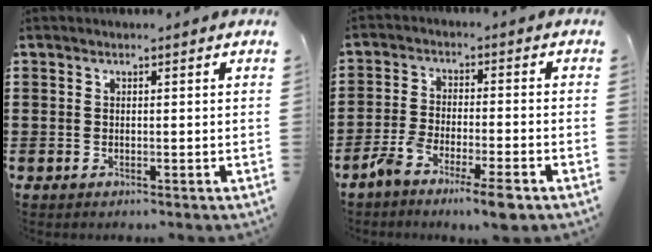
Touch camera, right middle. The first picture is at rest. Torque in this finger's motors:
{"motor_torque": [1.06, -1.01, 0.46, 0.14]}